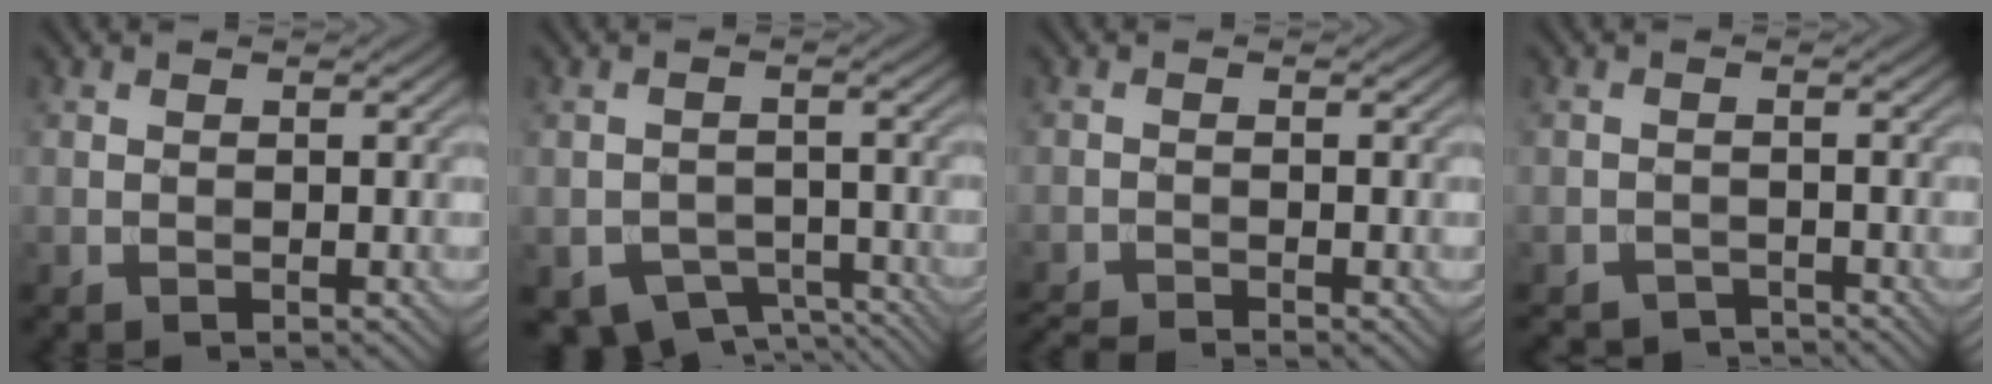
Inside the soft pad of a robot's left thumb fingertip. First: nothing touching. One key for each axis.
{"total": 5.9, "fx": -4.1, "fy": 3.4, "fz": 2.6, "tx": -0.040, "ty": -0.017, "tz": -0.063}
{"total": 2.5, "fx": -2.3, "fy": 0.0, "fz": 1.0, "tx": -0.021, "ty": -0.002, "tz": -0.048}
{"total": 2.7, "fx": -2.6, "fy": 0.7, "fz": 0.4, "tx": -0.005, "ty": -0.001, "tz": -0.047}